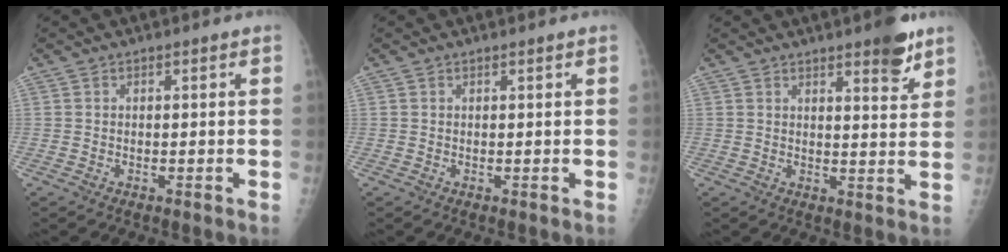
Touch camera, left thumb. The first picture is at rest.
{"total": 0.0}
{"total": 6.6, "force": [4.4, 1.6, 4.6], "torque": [-0.048, -0.027, 0.056]}